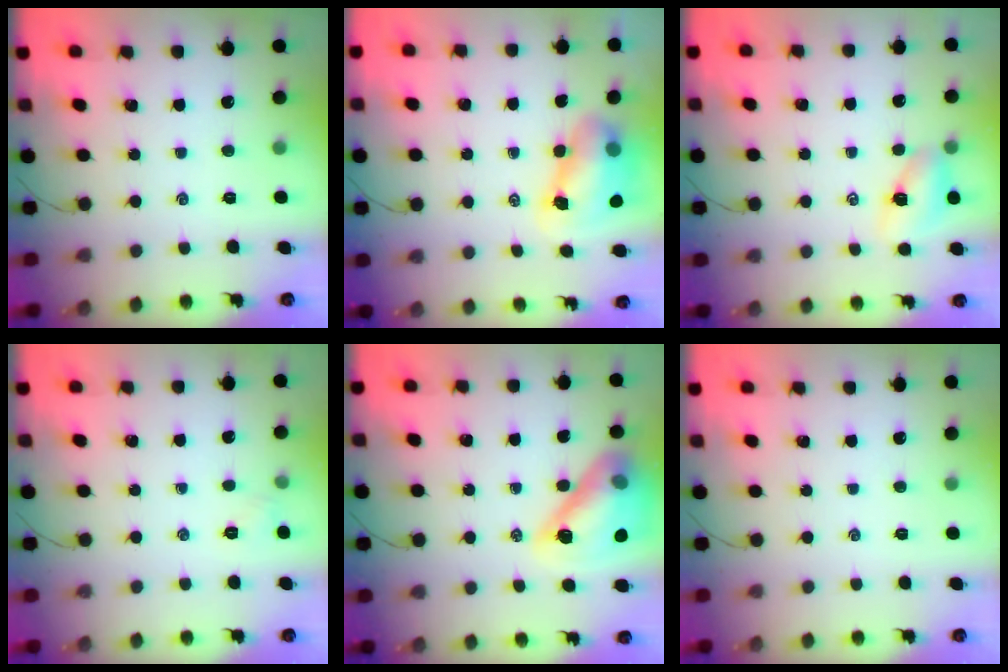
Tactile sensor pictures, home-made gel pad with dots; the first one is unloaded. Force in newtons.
{"total": 8.5, "press": 8.2, "slide": 2.2}
{"total": 6.0, "press": 5.9, "slide": 0.8}
{"total": 2.9, "press": 2.7, "slide": 1.0}
{"total": 18.1, "press": 17.7, "slide": 3.8}
{"total": 0.0}